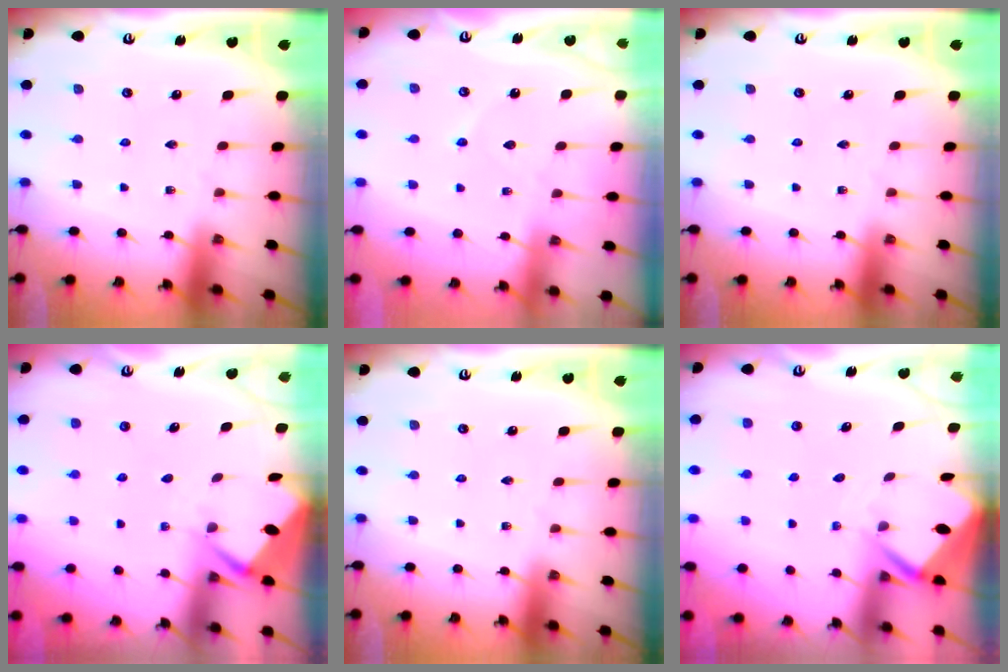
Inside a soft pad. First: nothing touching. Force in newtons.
{"total": 3.5, "press": 3.5, "slide": 0.4}
{"total": 0.0}
{"total": 2.6, "press": 2.6, "slide": 0.4}
{"total": 0.0}
{"total": 2.8, "press": 2.8, "slide": 0.1}